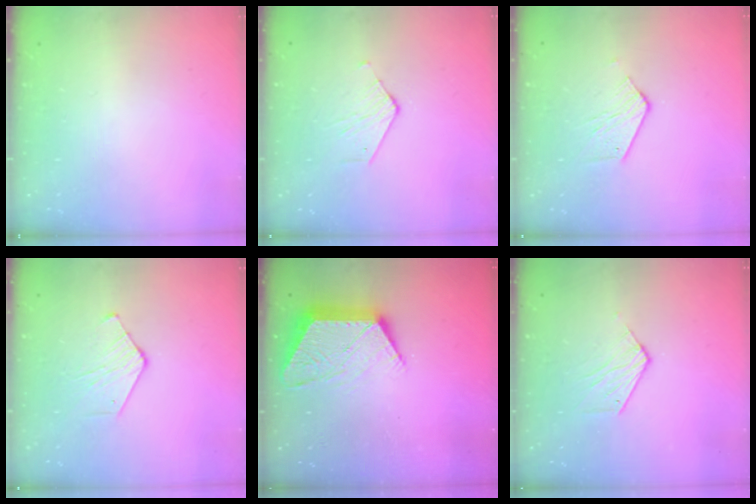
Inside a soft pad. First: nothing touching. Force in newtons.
{"total": 2.7, "press": 2.7, "slide": 0.3}
{"total": 6.2, "press": 6.2, "slide": 0.4}
{"total": 4.0, "press": 4.0, "slide": 0.3}
{"total": 13.6, "press": 13.6, "slide": 0.8}
{"total": 5.3, "press": 5.3, "slide": 0.5}